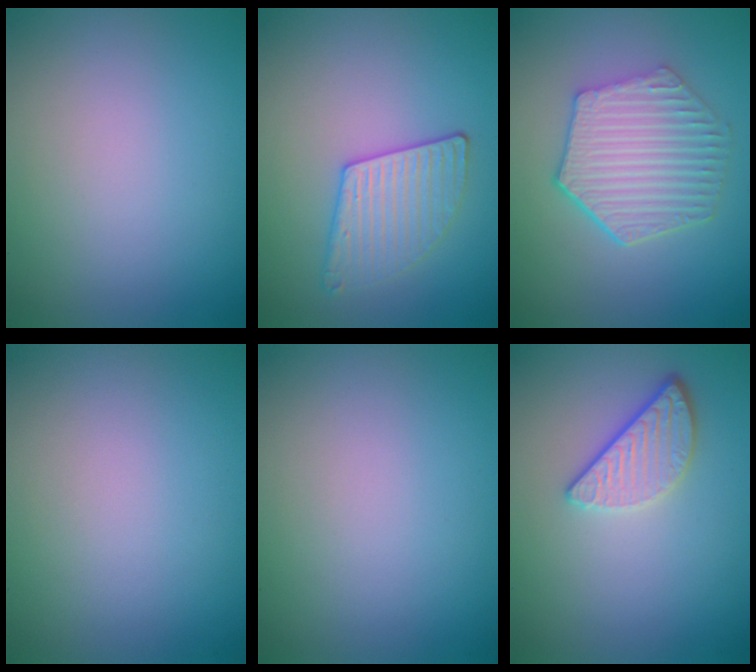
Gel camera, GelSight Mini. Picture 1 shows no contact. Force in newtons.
{"total": 2.9, "press": 2.9, "slide": 0.6}
{"total": 6.3, "press": 4.9, "slide": 3.9}
{"total": 0.0}
{"total": 0.0}
{"total": 3.2, "press": 2.7, "slide": 1.7}